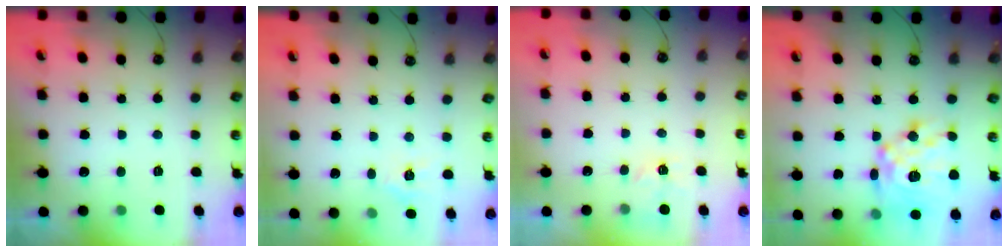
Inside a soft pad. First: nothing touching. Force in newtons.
{"total": 3.3, "press": 3.3, "slide": 0.4}
{"total": 3.4, "press": 3.4, "slide": 0.6}
{"total": 18.0, "press": 18.0, "slide": 1.6}